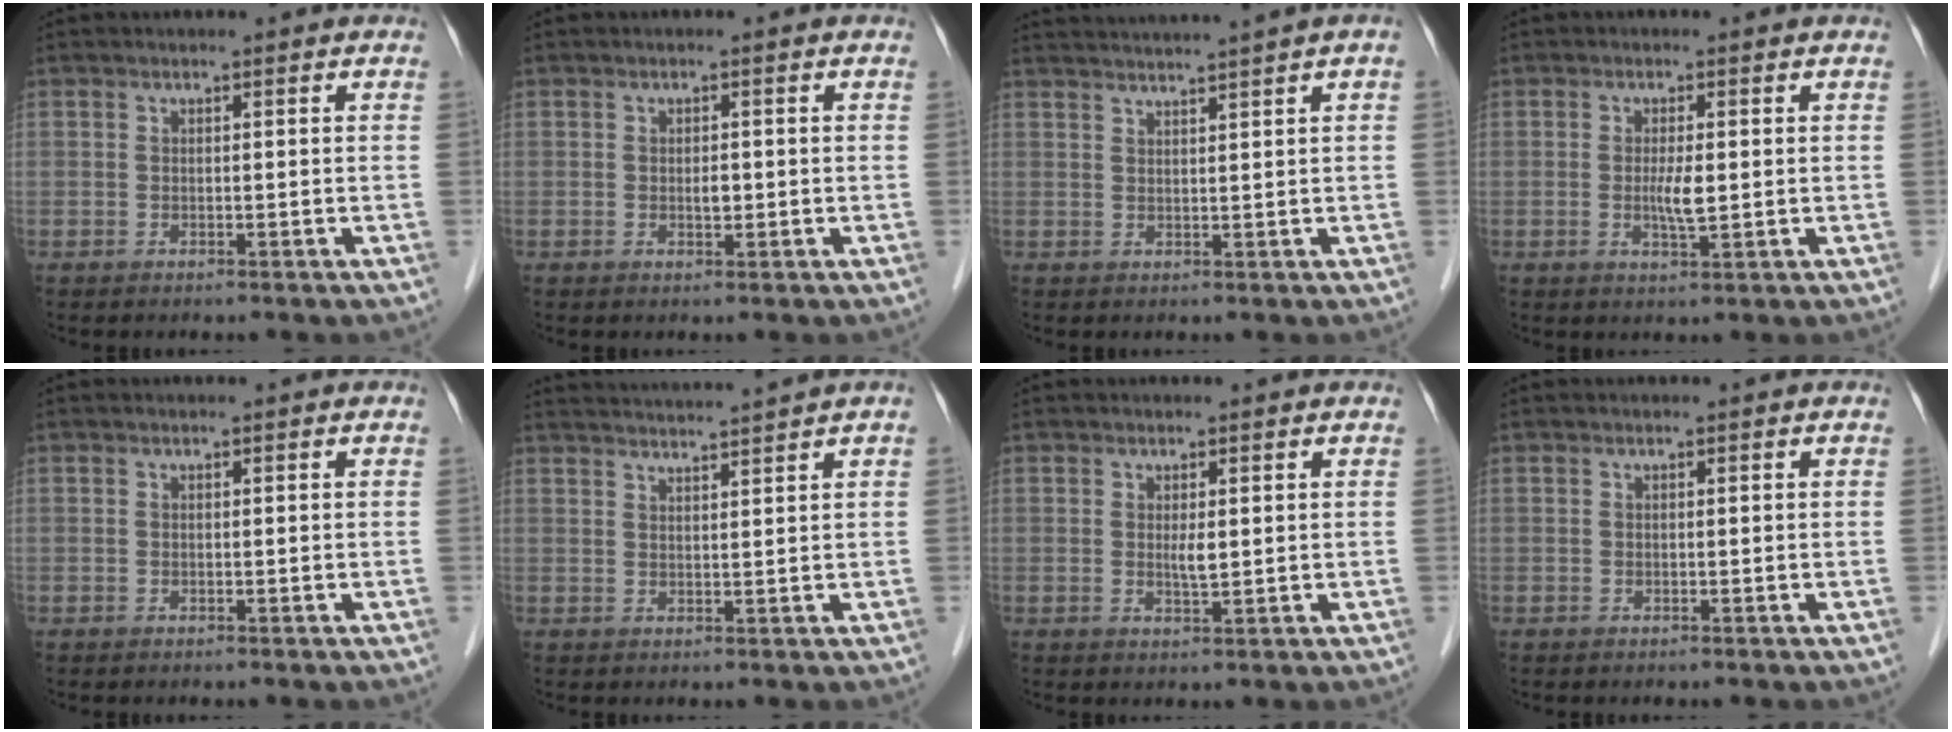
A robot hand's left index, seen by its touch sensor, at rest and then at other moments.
{"total": 1.2, "force": [-0.1, 0.6, 1.0], "torque": [-0.018, 0.000, 0.001]}
{"total": 6.4, "force": [5.6, -1.8, 2.4], "torque": [-0.033, 0.015, 0.083]}
{"total": 3.0, "force": [0.0, 0.4, 3.0], "torque": [-0.059, -0.004, 0.002]}
{"total": 0.0}
{"total": 7.0, "force": [6.5, -1.9, 1.8], "torque": [-0.027, 0.008, 0.098]}
{"total": 1.7, "force": [0.4, 0.3, 1.6], "torque": [-0.034, -0.004, 0.009]}
{"total": 0.0}